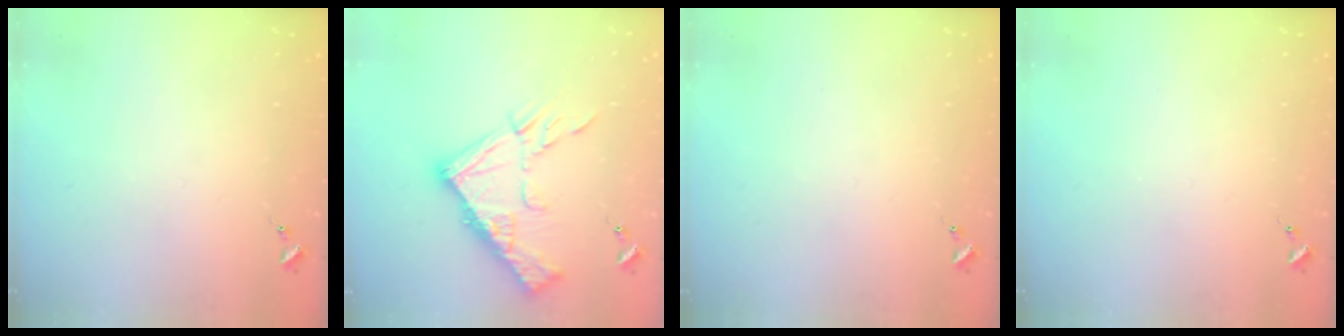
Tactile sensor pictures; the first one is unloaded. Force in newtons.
{"total": 16.7, "press": 16.6, "slide": 1.8}
{"total": 0.0}
{"total": 0.0}